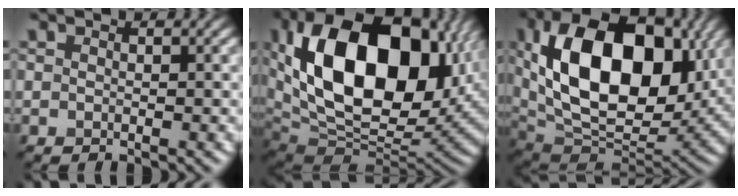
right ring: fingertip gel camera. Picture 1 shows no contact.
{"total": 18.9, "force": [4.9, 11.5, 14.2], "torque": [-0.256, 0.011, 0.094]}
{"total": 17.1, "force": [3.6, 10.7, 12.8], "torque": [-0.226, 0.003, 0.066]}